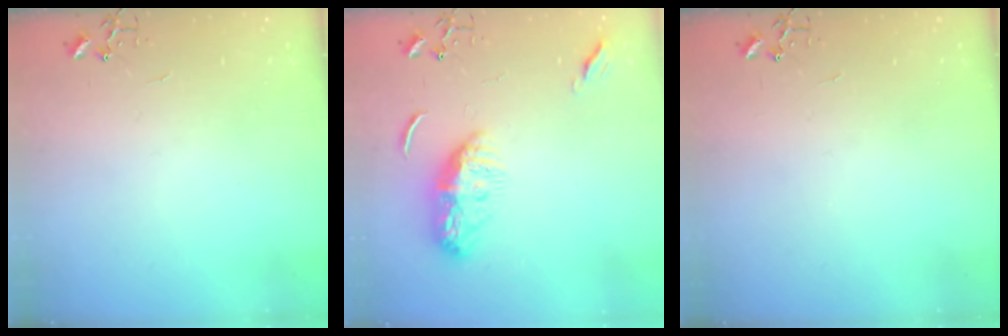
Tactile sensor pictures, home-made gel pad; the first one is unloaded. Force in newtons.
{"total": 10.4, "press": 10.3, "slide": 0.7}
{"total": 0.0}